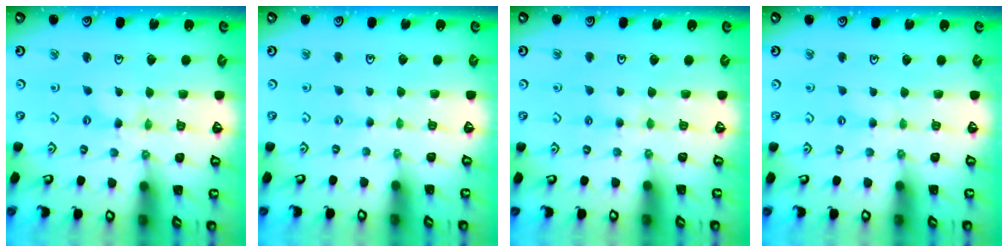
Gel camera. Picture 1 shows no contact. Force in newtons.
{"total": 1.2, "press": 1.2, "slide": 0.2}
{"total": 4.0, "press": 3.9, "slide": 0.6}
{"total": 2.8, "press": 2.8, "slide": 0.5}